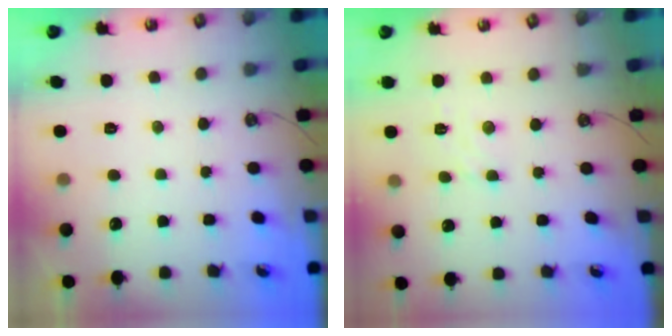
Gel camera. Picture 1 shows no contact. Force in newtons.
{"total": 1.6, "press": 1.5, "slide": 0.5}